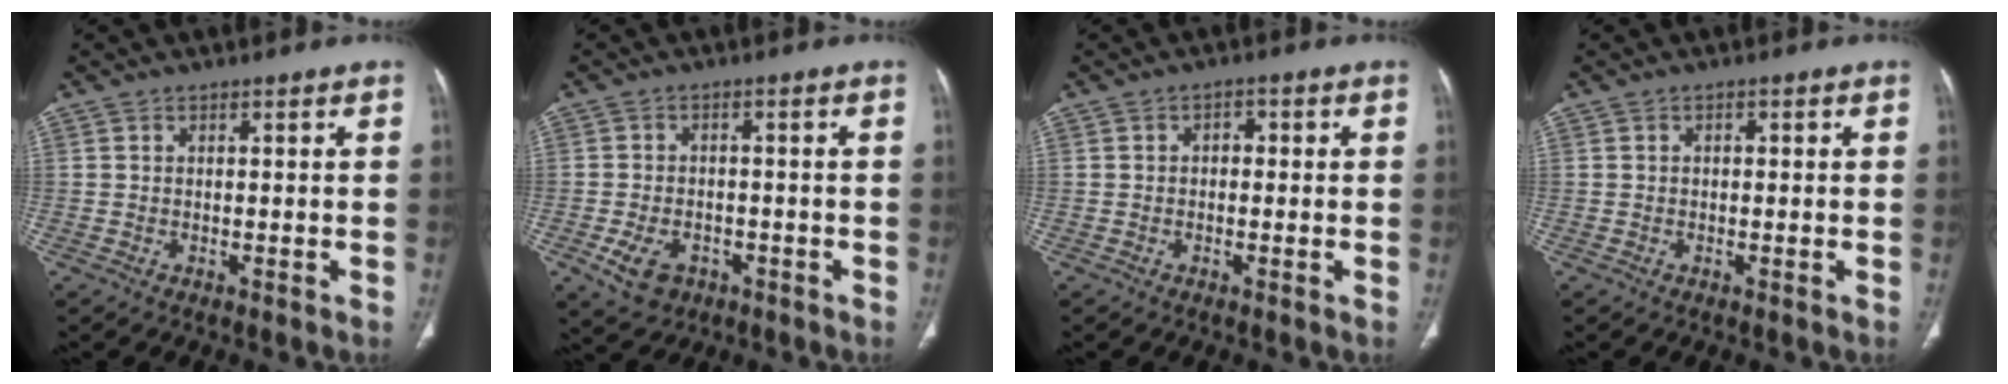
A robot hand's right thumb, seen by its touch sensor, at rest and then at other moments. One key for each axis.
{"total": 6.2, "fx": -2.7, "fy": 4.4, "fz": 3.4, "tx": -0.060, "ty": 0.013, "tz": -0.037}
{"total": 2.0, "fx": 0.0, "fy": 1.4, "fz": 1.4, "tx": -0.009, "ty": 0.006, "tz": -0.006}
{"total": 0.8, "fx": 0.1, "fy": 0.5, "fz": 0.6, "tx": -0.005, "ty": 0.002, "tz": -0.001}